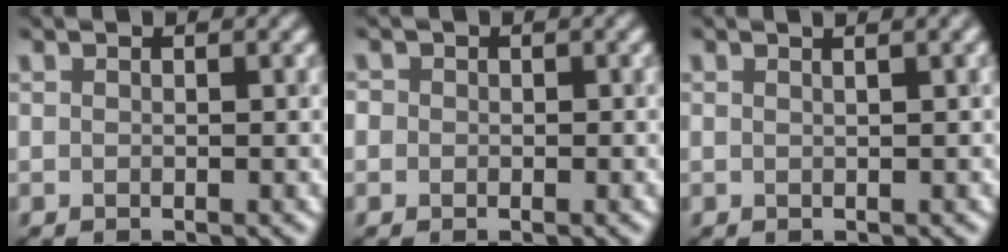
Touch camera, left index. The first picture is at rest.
{"total": 1.2, "force": [0.1, 1.2, 0.2], "torque": [0.013, 0.006, -0.009]}
{"total": 2.2, "force": [1.0, 0.7, 1.8], "torque": [-0.012, 0.006, 0.006]}